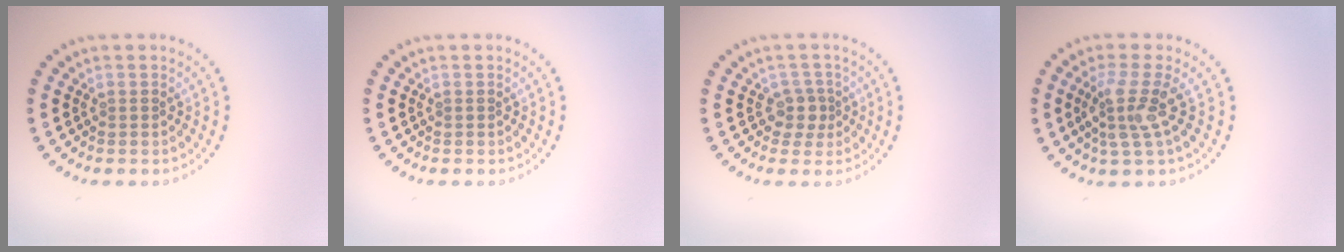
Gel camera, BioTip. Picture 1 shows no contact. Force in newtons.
{"total": 0.0}
{"total": 1.9, "press": 1.5, "slide": 1.2}
{"total": 3.2, "press": 2.5, "slide": 2.0}